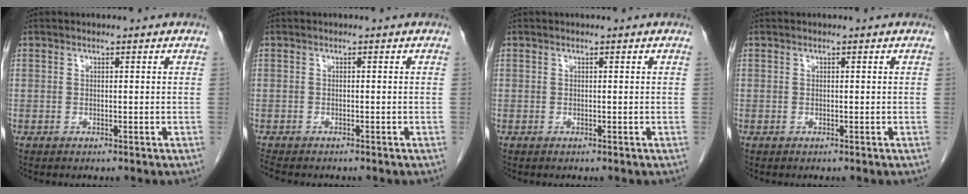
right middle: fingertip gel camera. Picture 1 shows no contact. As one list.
[{"total": 2.9, "force": [-2.6, 0.7, 1.2], "torque": [-0.028, -0.012, -0.039]}, {"total": 0.0}, {"total": 0.0}]